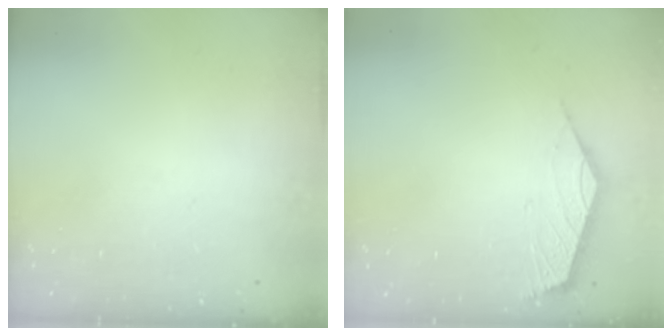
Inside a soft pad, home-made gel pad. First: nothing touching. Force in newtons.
{"total": 2.6, "press": 2.5, "slide": 0.6}